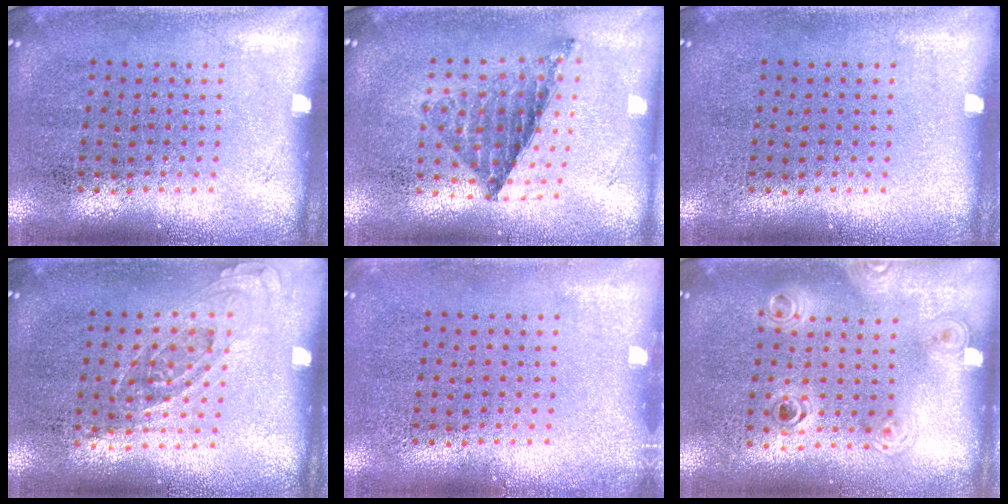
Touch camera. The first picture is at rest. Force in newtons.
{"total": 0.8, "press": 0.8, "slide": 0.0}
{"total": 0.0}
{"total": 0.7, "press": 0.7, "slide": 0.3}
{"total": 0.6, "press": 0.6, "slide": 0.2}
{"total": 1.2, "press": 1.1, "slide": 0.5}